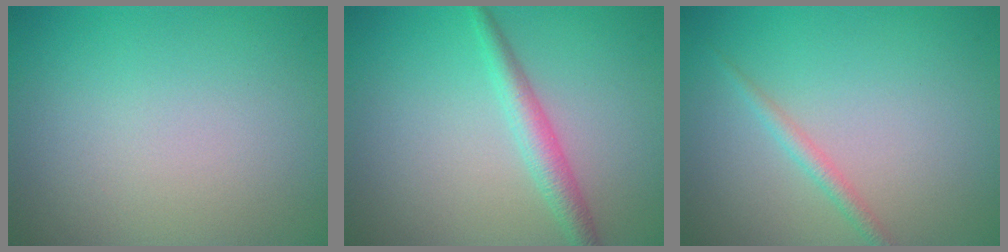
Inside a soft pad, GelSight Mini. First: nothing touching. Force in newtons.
{"total": 2.5, "press": 2.5, "slide": 0.1}
{"total": 1.4, "press": 1.4, "slide": 0.0}